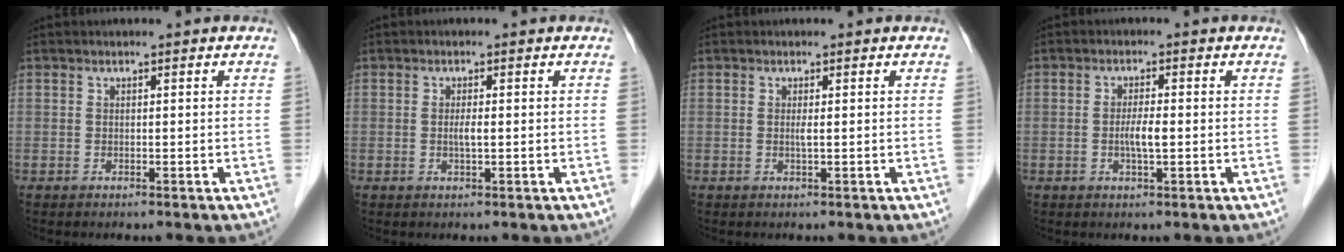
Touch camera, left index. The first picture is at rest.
{"total": 1.5, "force": [-0.1, 0.1, 1.5], "torque": [-0.030, -0.001, -0.003]}
{"total": 0.8, "force": [0.0, -0.1, 0.8], "torque": [-0.018, -0.002, -0.002]}
{"total": 2.8, "force": [-0.4, 0.3, 2.7], "torque": [-0.054, -0.002, -0.009]}